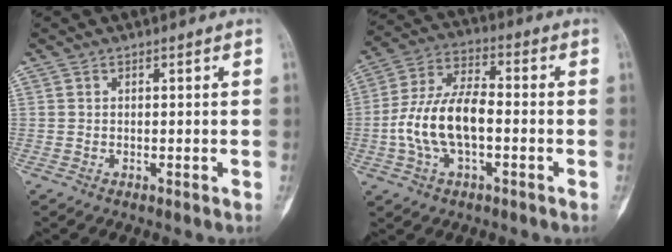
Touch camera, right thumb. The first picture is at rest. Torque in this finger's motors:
{"motor_torque": [0.45, 0.48, 0.91, -0.83, 0.08]}